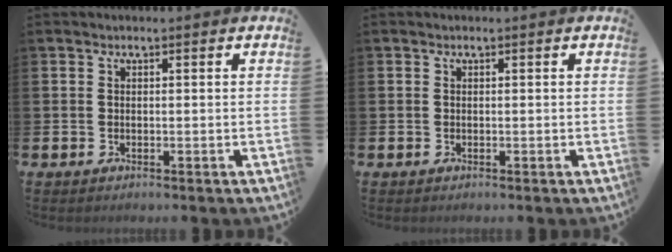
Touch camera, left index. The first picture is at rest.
{"total": 0.0}